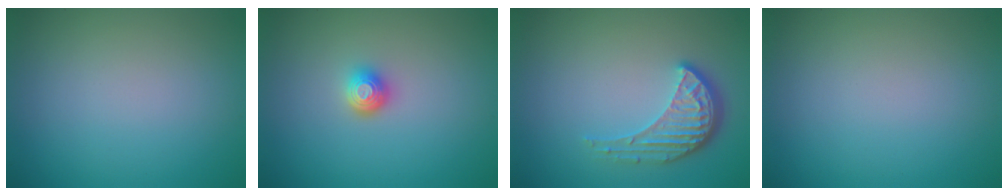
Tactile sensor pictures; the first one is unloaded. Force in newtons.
{"total": 1.7, "press": 1.3, "slide": 1.1}
{"total": 4.0, "press": 3.1, "slide": 2.6}
{"total": 0.0}